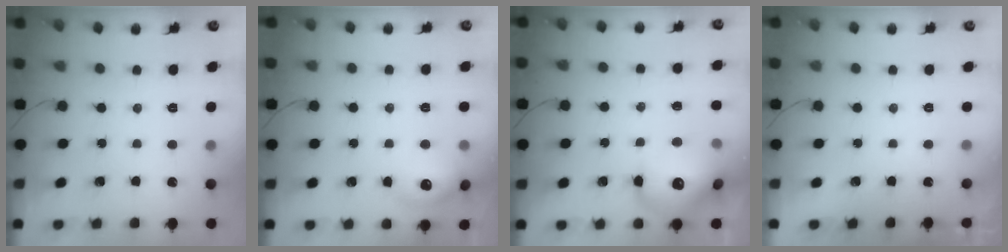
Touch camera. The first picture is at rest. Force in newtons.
{"total": 12.6, "press": 12.6, "slide": 0.9}
{"total": 17.7, "press": 17.4, "slide": 3.4}
{"total": 1.8, "press": 0.1, "slide": 1.8}